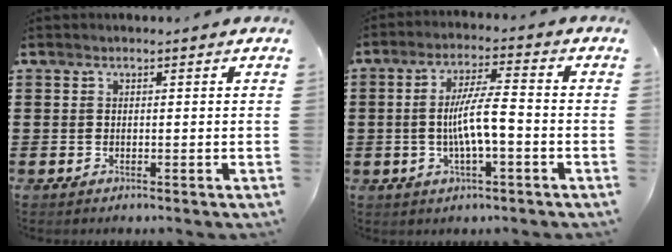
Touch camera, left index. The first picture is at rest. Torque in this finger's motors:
{"motor_torque": [1.16, 0.06, 0.70, 0.17]}